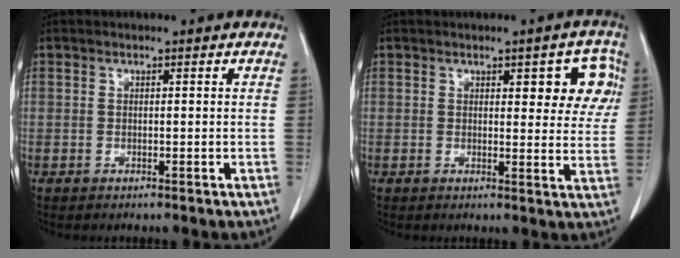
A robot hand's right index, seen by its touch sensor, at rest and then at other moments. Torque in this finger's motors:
{"motor_torque": [0.20, 0.18, 0.12, 0.02]}